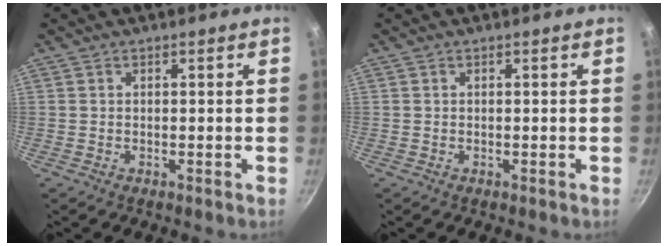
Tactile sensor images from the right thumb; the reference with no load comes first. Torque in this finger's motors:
{"motor_torque": [-0.01, 0.00, 0.00, 0.00, 0.00]}